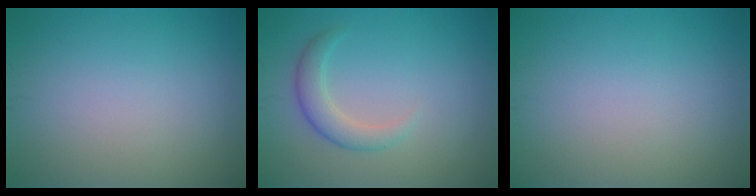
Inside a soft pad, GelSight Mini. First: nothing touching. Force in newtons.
{"total": 2.4, "press": 2.4, "slide": 0.1}
{"total": 0.0}